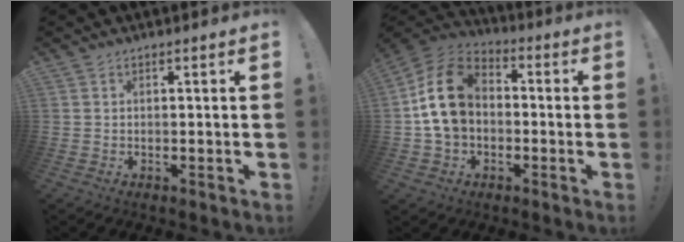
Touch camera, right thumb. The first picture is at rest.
{"total": 16.5, "force": [2.0, 12.4, 10.7], "torque": [-0.176, 0.017, 0.041]}